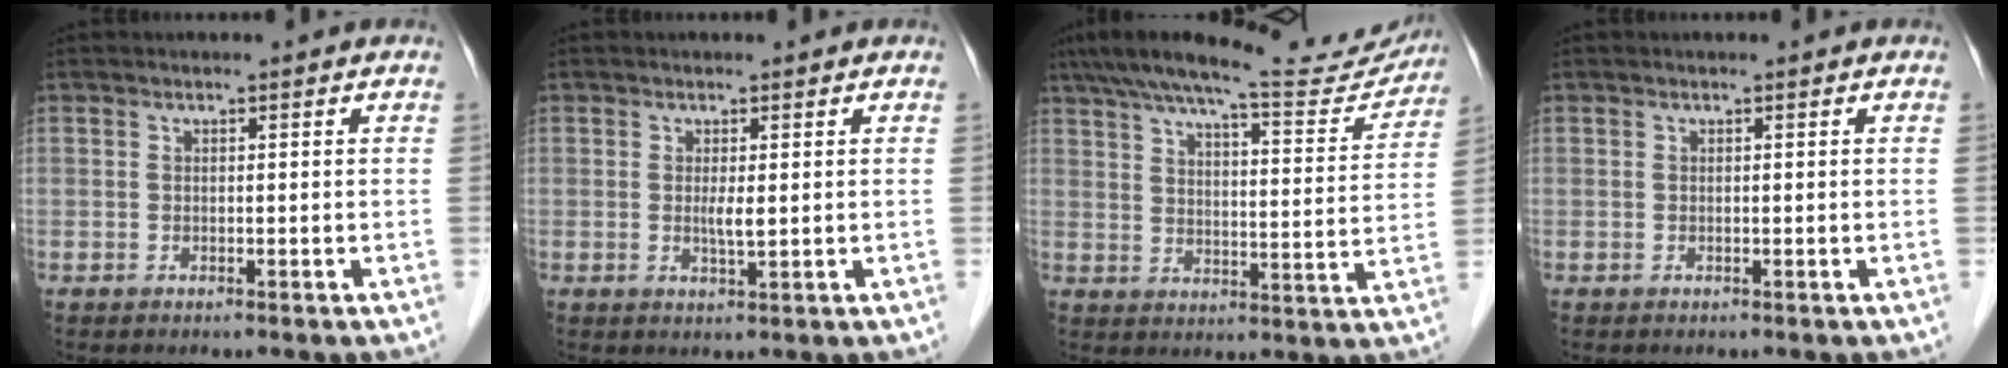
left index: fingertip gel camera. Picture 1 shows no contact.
{"total": 1.7, "force": [0.2, 0.2, 1.7], "torque": [-0.035, -0.006, 0.006]}
{"total": 20.0, "force": [18.2, 2.8, 7.7], "torque": [-0.119, -0.009, 0.242]}
{"total": 0.0}